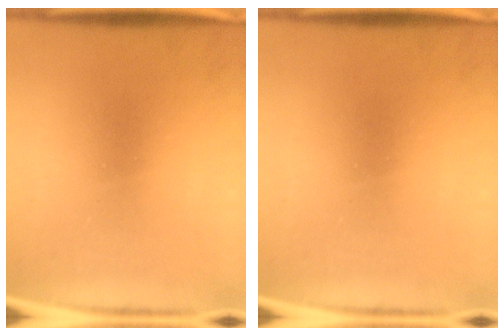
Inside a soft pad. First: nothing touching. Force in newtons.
{"total": 0.0}